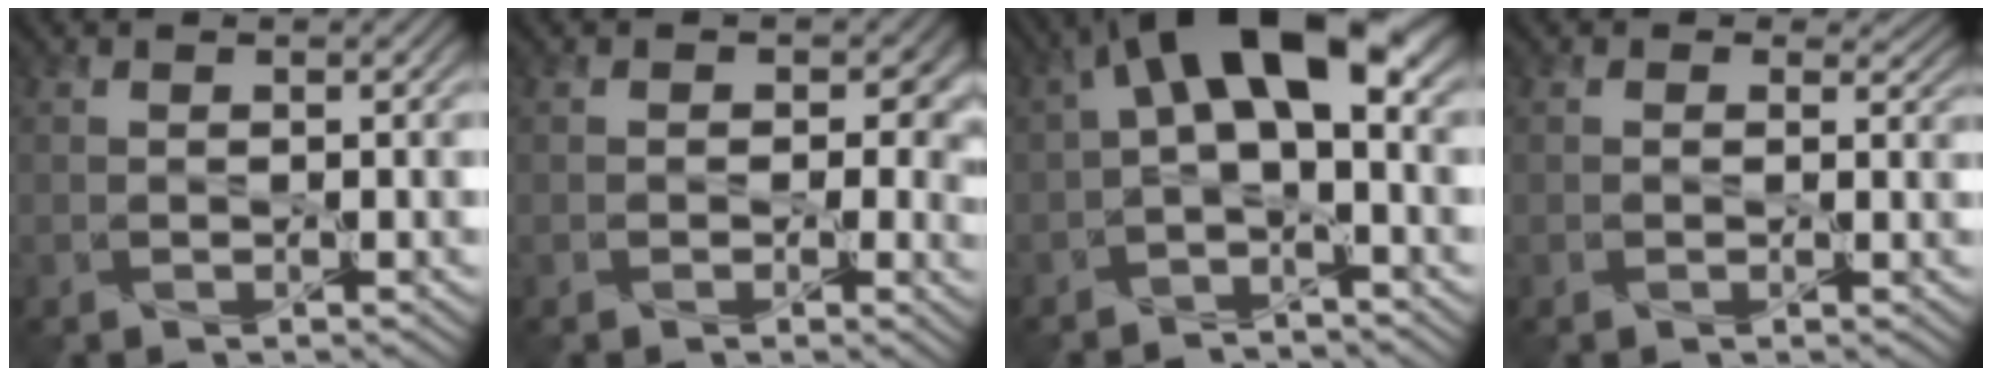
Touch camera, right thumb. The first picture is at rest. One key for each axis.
{"total": 5.5, "fx": 0.2, "fy": 4.4, "fz": 3.3, "tx": -0.023, "ty": -0.005, "tz": -0.002}
{"total": 10.5, "fx": 1.3, "fy": 4.6, "fz": 9.3, "tx": -0.165, "ty": 0.022, "tz": 0.012}
{"total": 1.8, "fx": 0.9, "fy": 1.5, "fz": 0.6, "tx": -0.014, "ty": -0.009, "tz": 0.003}